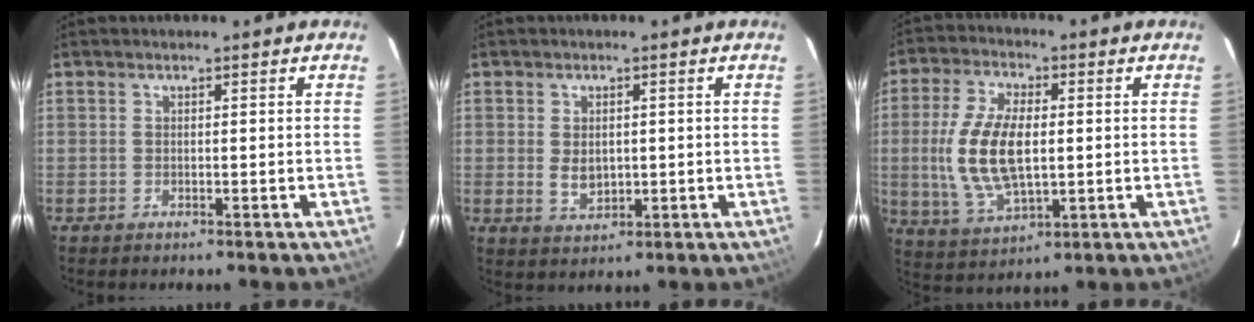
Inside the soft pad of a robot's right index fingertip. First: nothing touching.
{"total": 4.0, "force": [-0.1, 2.8, 2.8], "torque": [-0.050, -0.005, 0.005]}
{"total": 13.6, "force": [-0.1, 6.5, 11.9], "torque": [-0.248, -0.001, 0.007]}